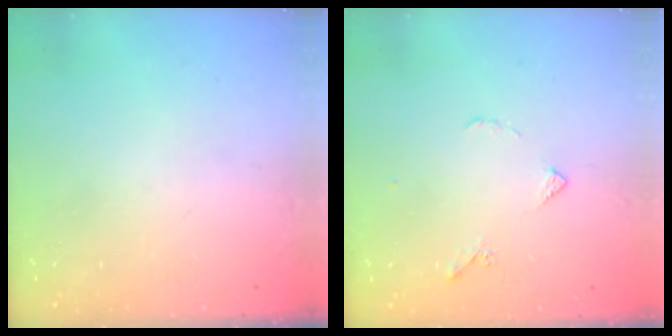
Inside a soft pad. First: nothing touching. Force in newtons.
{"total": 3.8, "press": 3.7, "slide": 0.8}